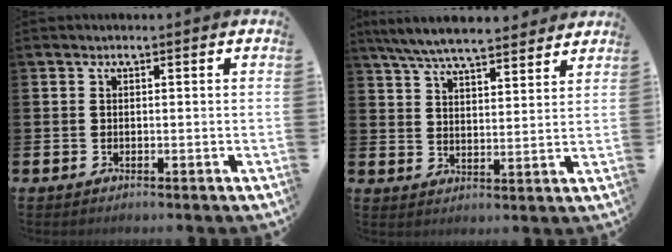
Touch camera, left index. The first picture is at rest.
{"total": 7.3, "force": [6.9, 1.0, 2.1], "torque": [-0.059, -0.034, 0.125]}